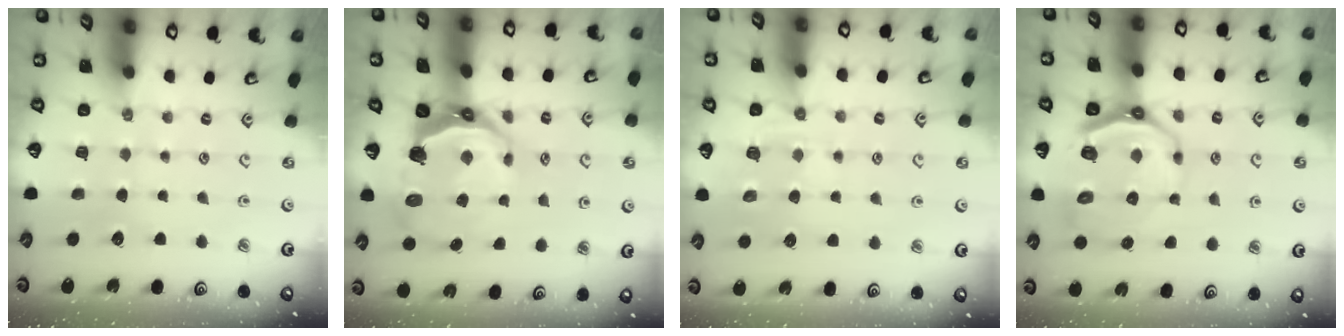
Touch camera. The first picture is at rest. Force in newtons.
{"total": 10.5, "press": 8.8, "slide": 5.8}
{"total": 7.7, "press": 7.6, "slide": 1.0}
{"total": 10.0, "press": 9.2, "slide": 3.8}